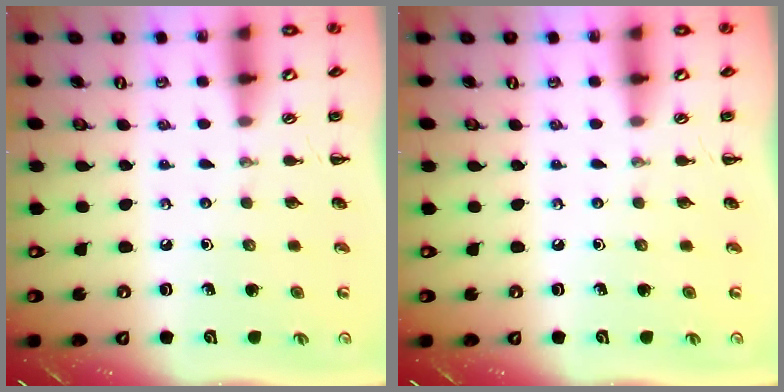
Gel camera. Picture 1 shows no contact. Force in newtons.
{"total": 0.0}